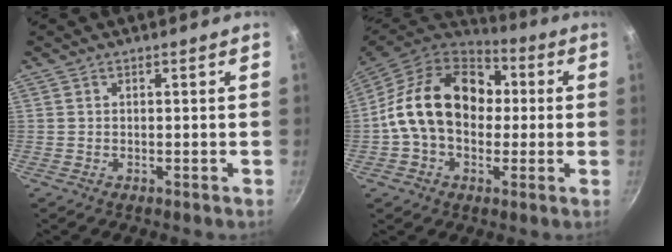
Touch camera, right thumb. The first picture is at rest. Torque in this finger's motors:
{"motor_torque": [2.27, 2.30, 1.46, -0.76, 0.53]}